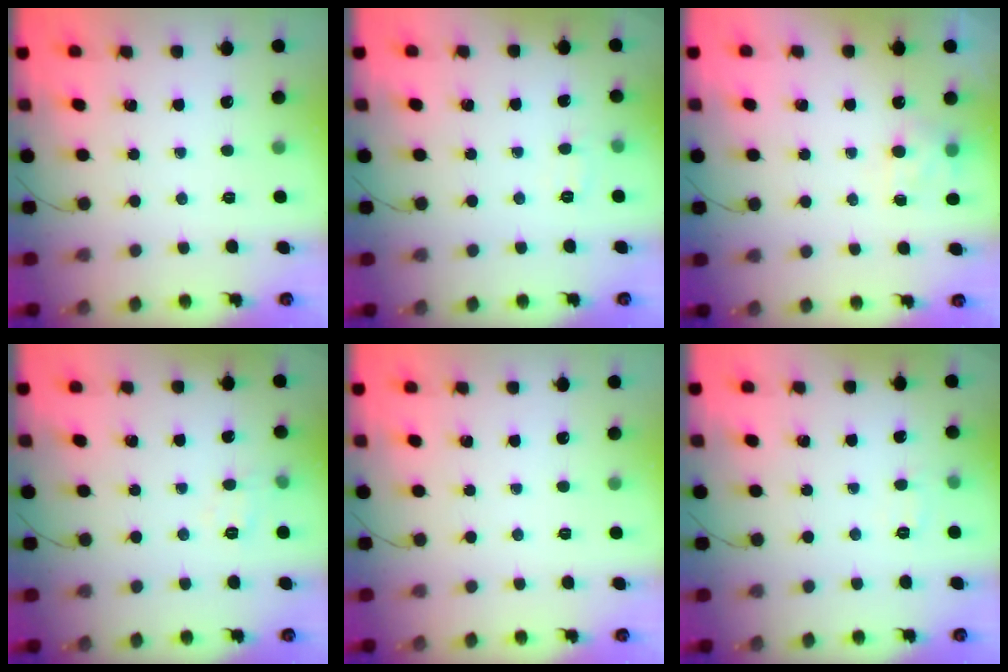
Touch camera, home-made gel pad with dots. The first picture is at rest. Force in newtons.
{"total": 4.9, "press": 4.7, "slide": 1.2}
{"total": 6.6, "press": 6.5, "slide": 1.5}
{"total": 4.4, "press": 4.2, "slide": 1.3}
{"total": 0.0}
{"total": 4.9, "press": 4.7, "slide": 1.2}